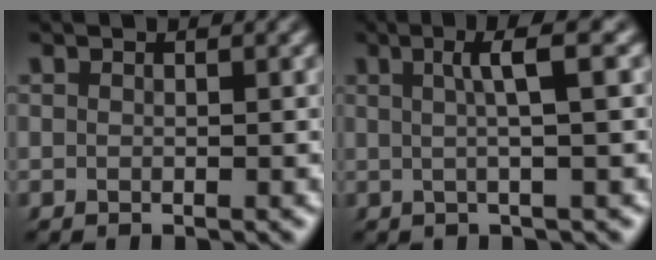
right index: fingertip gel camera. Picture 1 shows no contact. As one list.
[{"total": 3.5, "force": [1.1, -0.3, 3.3], "torque": [-0.051, 0.016, 0.013]}]